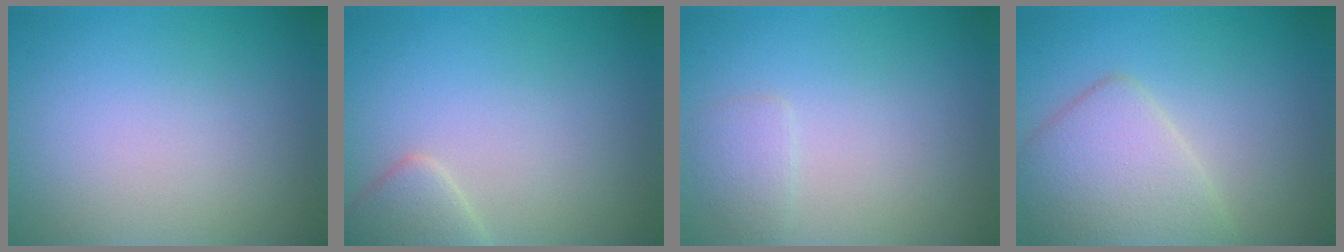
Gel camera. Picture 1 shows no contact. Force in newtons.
{"total": 2.3, "press": 2.3, "slide": 0.2}
{"total": 1.3, "press": 1.3, "slide": 0.1}
{"total": 5.2, "press": 5.2, "slide": 0.3}